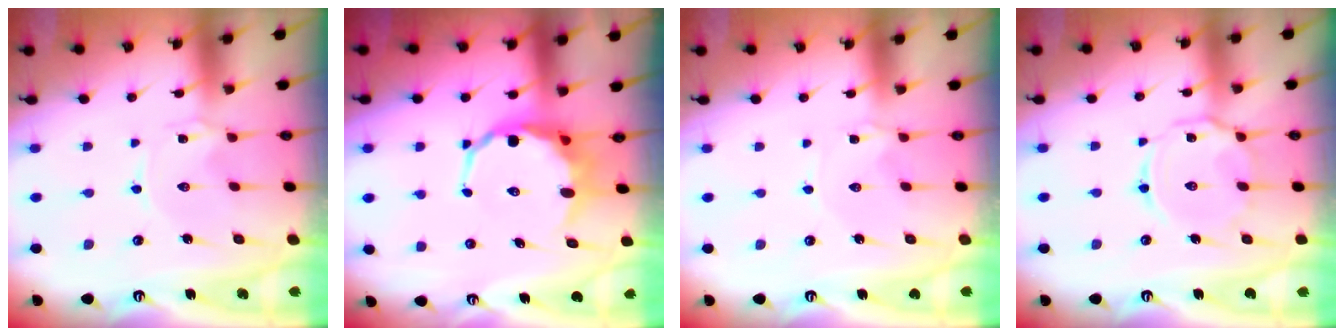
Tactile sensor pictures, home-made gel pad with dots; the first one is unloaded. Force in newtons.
{"total": 9.1, "press": 8.9, "slide": 2.0}
{"total": 1.3, "press": 1.3, "slide": 0.3}
{"total": 9.9, "press": 9.9, "slide": 0.8}